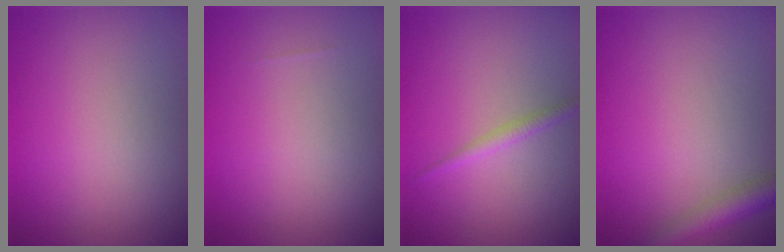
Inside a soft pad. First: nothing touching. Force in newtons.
{"total": 0.0}
{"total": 1.2, "press": 1.2, "slide": 0.0}
{"total": 3.0, "press": 3.0, "slide": 0.1}